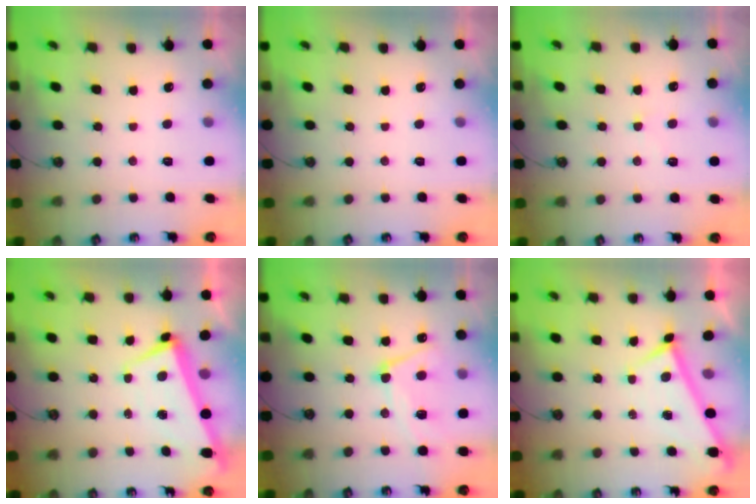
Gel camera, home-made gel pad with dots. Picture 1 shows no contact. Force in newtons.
{"total": 0.0}
{"total": 0.6, "press": 0.3, "slide": 0.6}
{"total": 2.2, "press": 2.1, "slide": 0.7}
{"total": 8.5, "press": 8.5, "slide": 1.0}
{"total": 0.0}